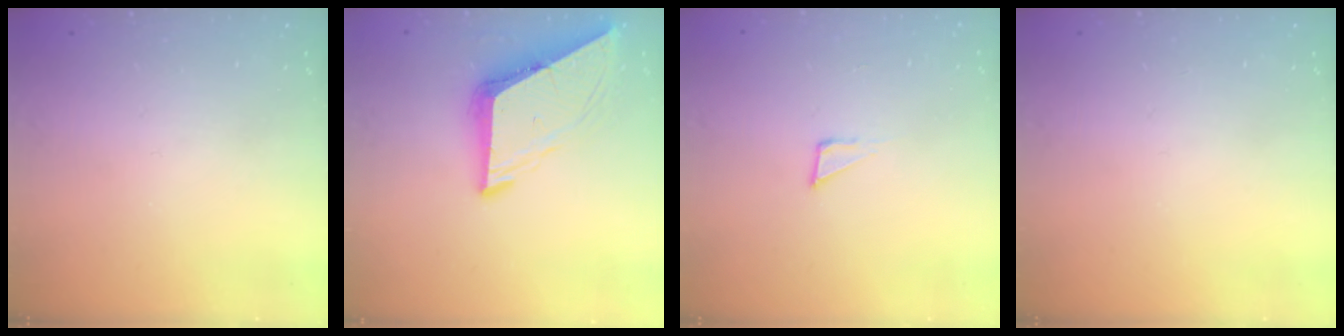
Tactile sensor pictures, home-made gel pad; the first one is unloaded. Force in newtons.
{"total": 9.1, "press": 9.0, "slide": 1.1}
{"total": 2.1, "press": 2.1, "slide": 0.1}
{"total": 0.0}